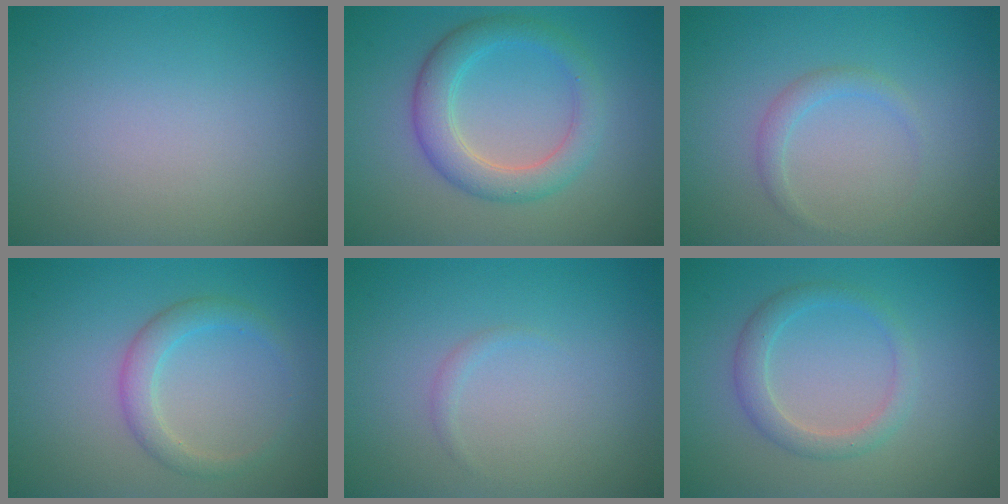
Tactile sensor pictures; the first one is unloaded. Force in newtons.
{"total": 4.2, "press": 4.2, "slide": 0.1}
{"total": 1.3, "press": 1.3, "slide": 0.1}
{"total": 2.5, "press": 2.5, "slide": 0.1}
{"total": 0.6, "press": 0.5, "slide": 0.1}
{"total": 2.4, "press": 2.4, "slide": 0.2}